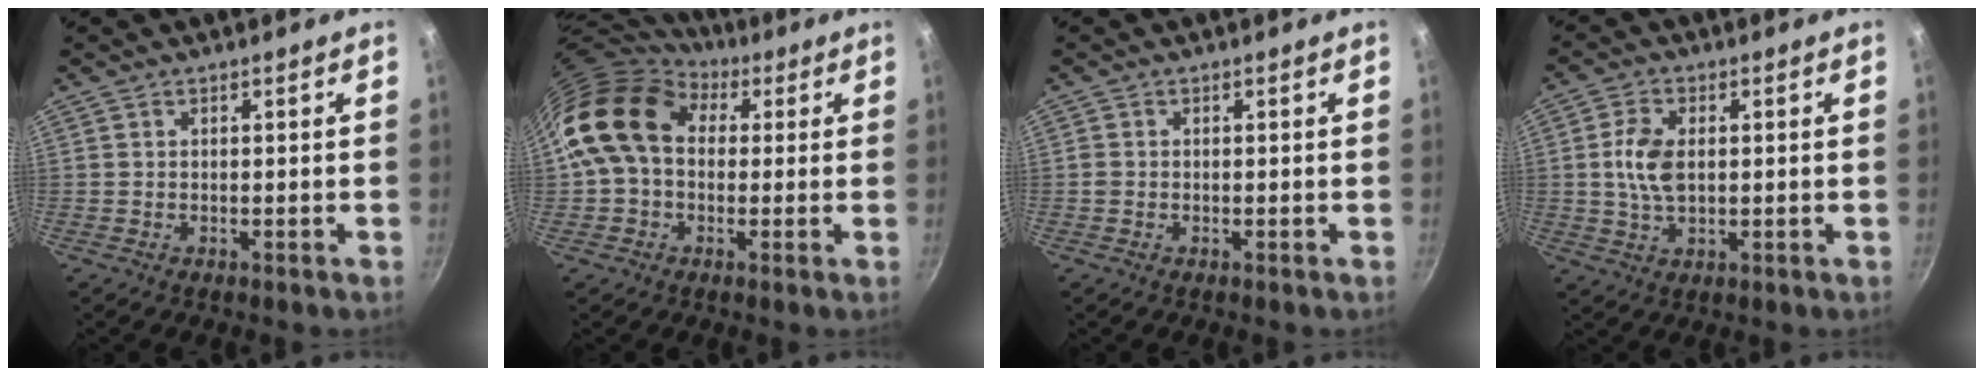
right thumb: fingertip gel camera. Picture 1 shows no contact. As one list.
[{"total": 15.3, "force": [3.7, 11.3, 9.7], "torque": [-0.149, 0.020, 0.049]}, {"total": 0.9, "force": [-0.2, 0.8, 0.3], "torque": [-0.006, 0.002, -0.005]}, {"total": 7.0, "force": [0.6, 4.3, 5.5], "torque": [-0.101, 0.004, 0.011]}]